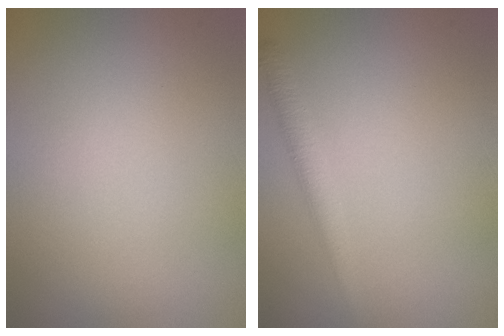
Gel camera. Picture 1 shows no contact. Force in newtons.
{"total": 2.3, "press": 2.3, "slide": 0.1}